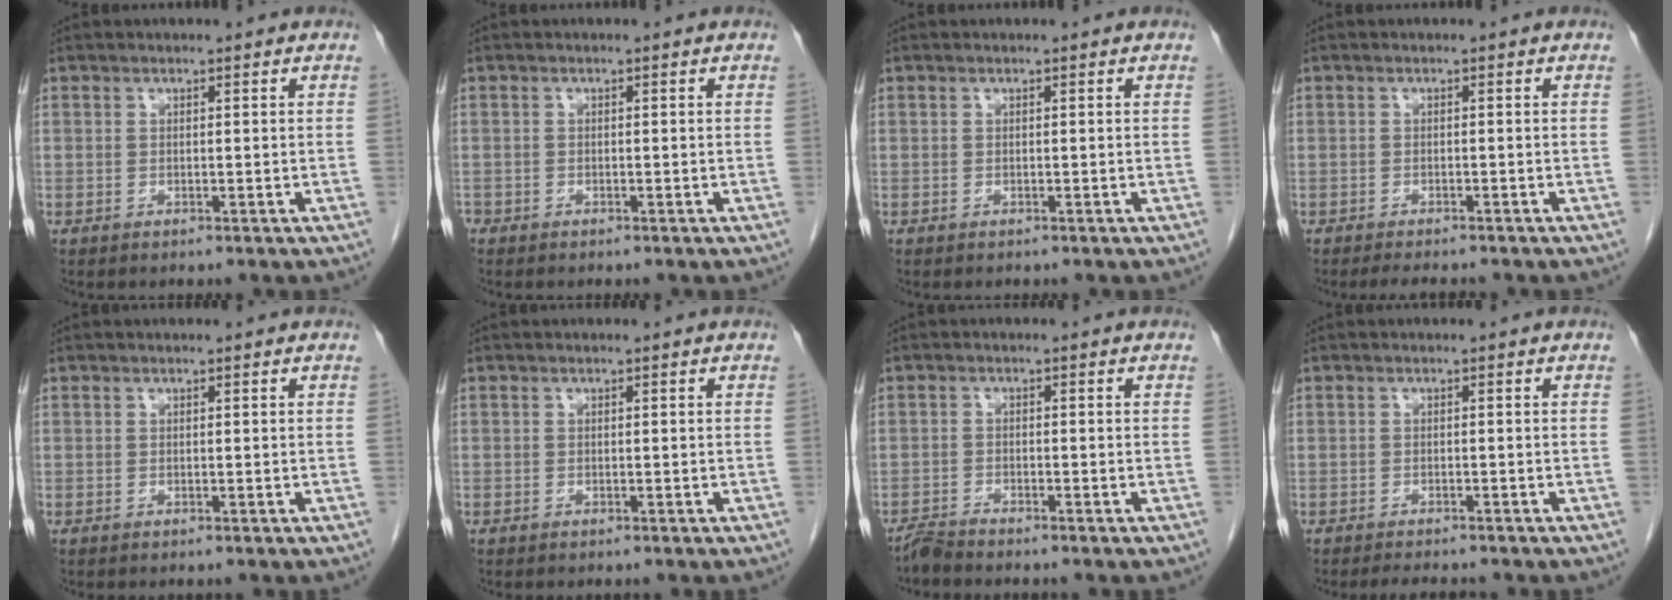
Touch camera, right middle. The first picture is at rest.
{"total": 0.9, "force": [-0.7, 0.5, 0.2], "torque": [-0.006, 0.000, -0.014]}
{"total": 0.0}
{"total": 3.7, "force": [-3.3, 0.6, 1.6], "torque": [-0.023, -0.008, -0.045]}
{"total": 0.0}
{"total": 0.0}
{"total": 2.0, "force": [-1.9, -0.4, 0.2], "torque": [-0.008, -0.009, -0.041]}
{"total": 3.3, "force": [-3.0, 0.5, 1.2], "torque": [-0.019, -0.008, -0.041]}